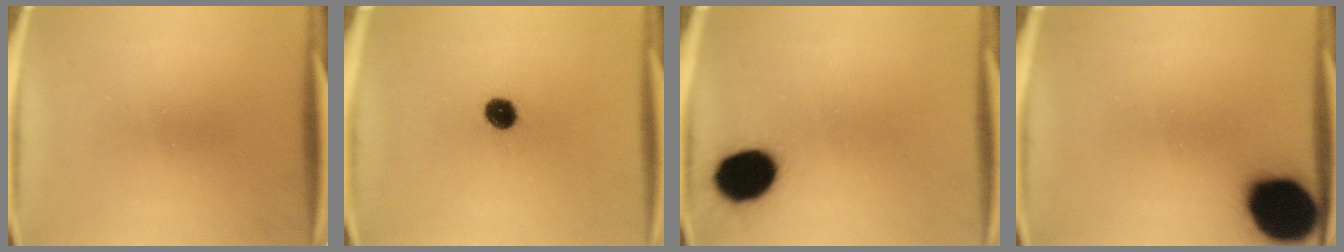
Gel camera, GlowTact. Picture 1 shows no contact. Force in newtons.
{"total": 5.2}
{"total": 12.6}
{"total": 19.6}